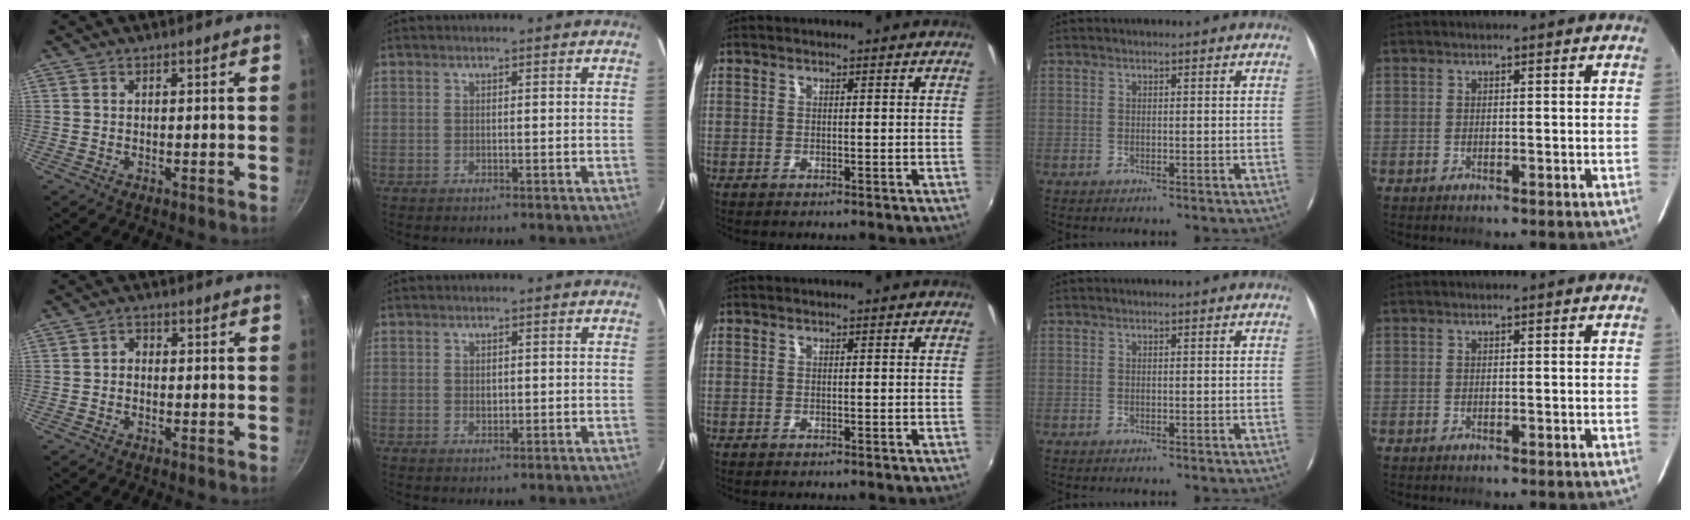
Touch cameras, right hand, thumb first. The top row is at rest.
{"thumb": {"total": 1.6, "force": [-0.3, 1.3, 0.8], "torque": [-0.010, 0.008, -0.008]}, "index": {"total": 1.3, "force": [0.1, 1.1, 0.7], "torque": [-0.010, 0.002, 0.002]}}